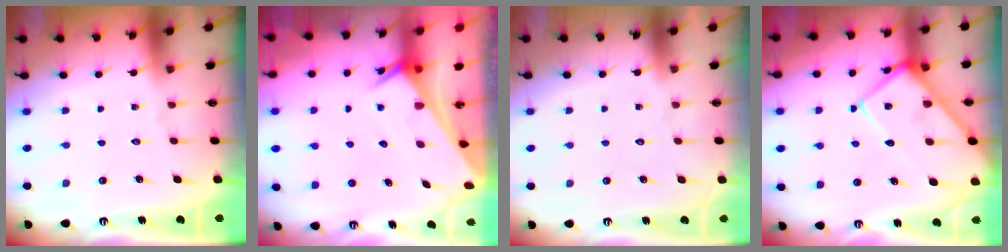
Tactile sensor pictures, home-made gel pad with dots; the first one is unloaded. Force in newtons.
{"total": 2.6, "press": 2.6, "slide": 0.1}
{"total": 1.6, "press": 1.6, "slide": 0.1}
{"total": 12.8, "press": 12.7, "slide": 1.1}